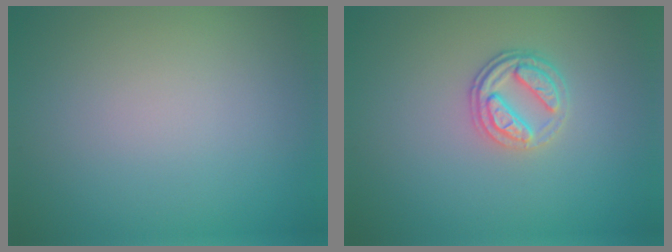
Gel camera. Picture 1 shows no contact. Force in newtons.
{"total": 2.8, "press": 2.4, "slide": 1.3}